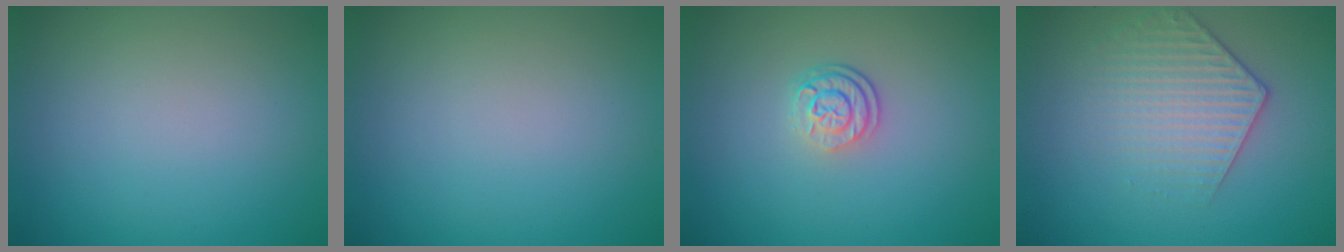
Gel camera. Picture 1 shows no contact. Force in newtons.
{"total": 0.0}
{"total": 2.7, "press": 2.0, "slide": 1.8}
{"total": 3.1, "press": 3.0, "slide": 0.9}